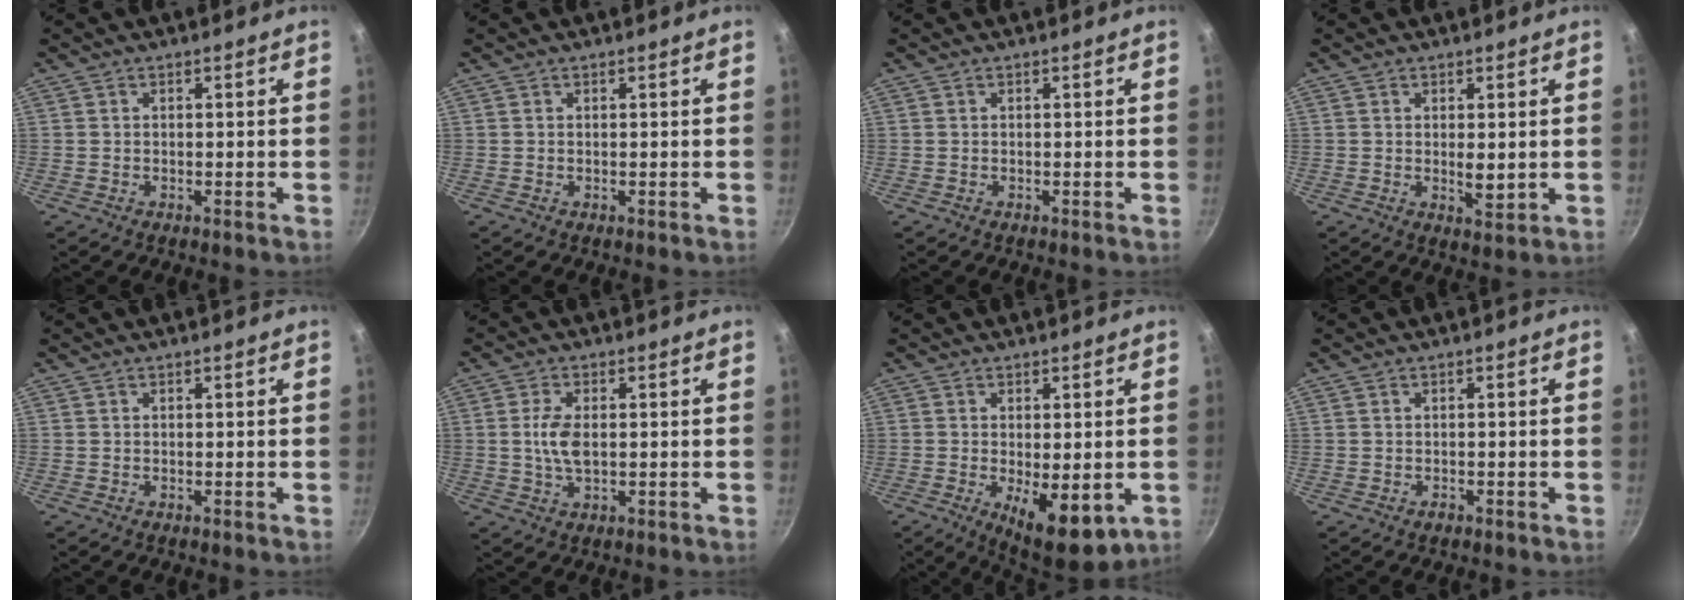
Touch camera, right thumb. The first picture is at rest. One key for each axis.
{"total": 0.0}
{"total": 0.0}
{"total": 3.1, "fx": 0.2, "fy": 1.1, "fz": 2.9, "tx": -0.049, "ty": -0.012, "tz": 0.006}
{"total": 0.0}
{"total": 5.4, "fx": 0.2, "fy": 2.8, "fz": 4.6, "tx": -0.095, "ty": 0.002, "tz": 0.002}
{"total": 10.2, "fx": -2.4, "fy": 4.0, "fz": 9.0, "tx": -0.116, "ty": -0.010, "tz": -0.020}
{"total": 0.7, "fx": -0.5, "fy": 0.4, "fz": 0.3, "tx": -0.008, "ty": 0.002, "tz": -0.007}